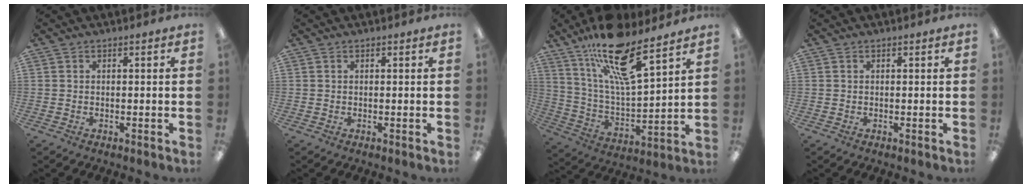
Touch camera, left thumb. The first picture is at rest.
{"total": 0.0}
{"total": 18.3, "force": [13.1, 4.9, 11.7], "torque": [-0.216, -0.075, 0.223]}
{"total": 0.0}